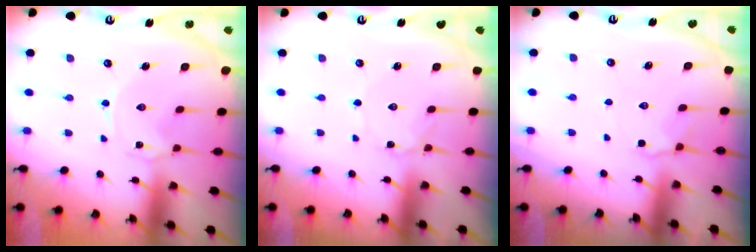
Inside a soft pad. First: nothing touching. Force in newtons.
{"total": 1.4, "press": 1.3, "slide": 0.1}
{"total": 4.1, "press": 3.7, "slide": 1.7}